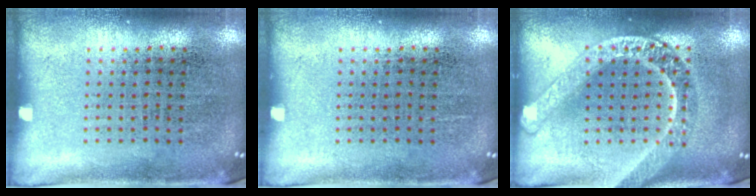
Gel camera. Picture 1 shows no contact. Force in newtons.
{"total": 0.0}
{"total": 2.4, "press": 2.4, "slide": 0.2}